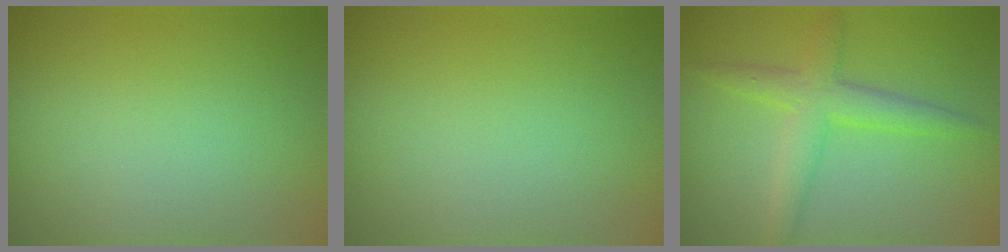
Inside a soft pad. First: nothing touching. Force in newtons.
{"total": 0.0}
{"total": 3.6, "press": 3.6, "slide": 0.2}